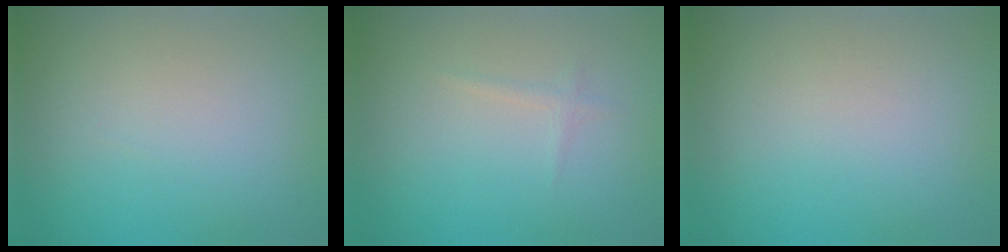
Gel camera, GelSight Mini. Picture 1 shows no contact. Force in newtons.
{"total": 0.7, "press": 0.7, "slide": 0.0}
{"total": 0.0}